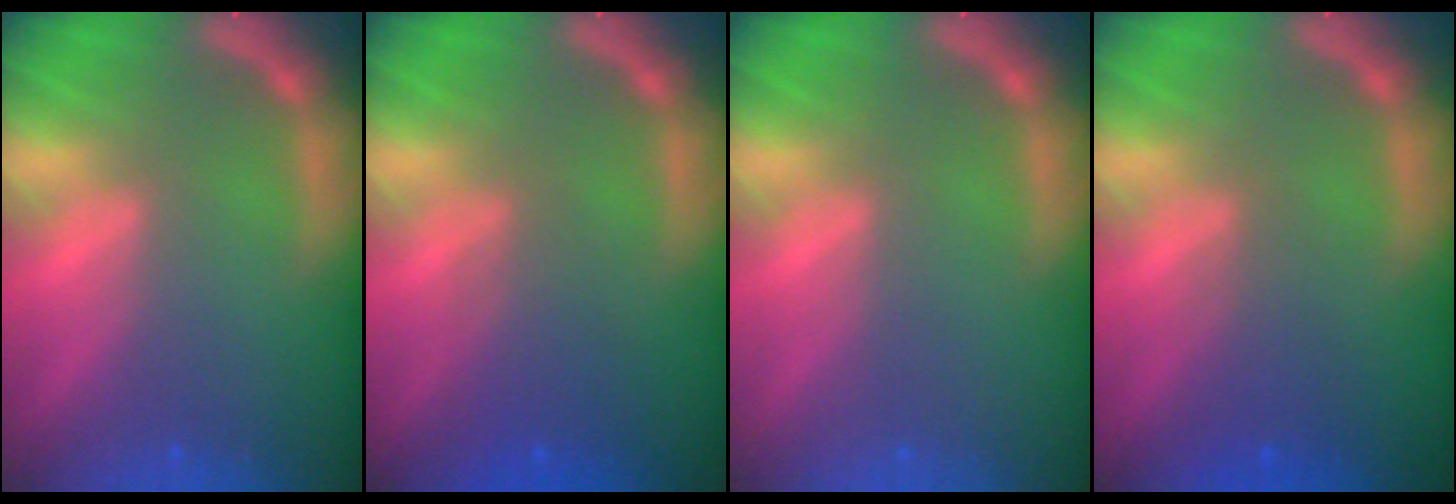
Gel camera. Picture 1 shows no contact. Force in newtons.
{"total": 3.1}
{"total": 0.0}
{"total": 2.5}